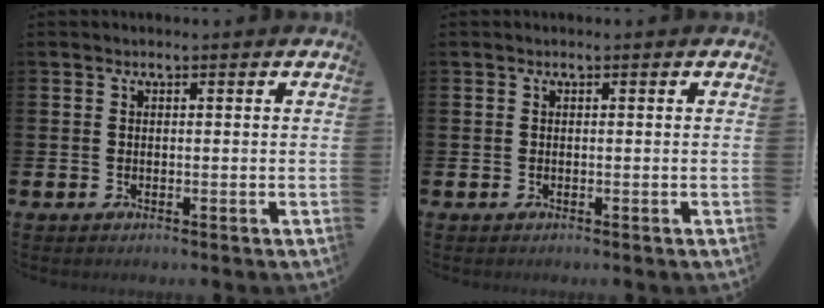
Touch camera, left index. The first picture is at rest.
{"total": 0.0}